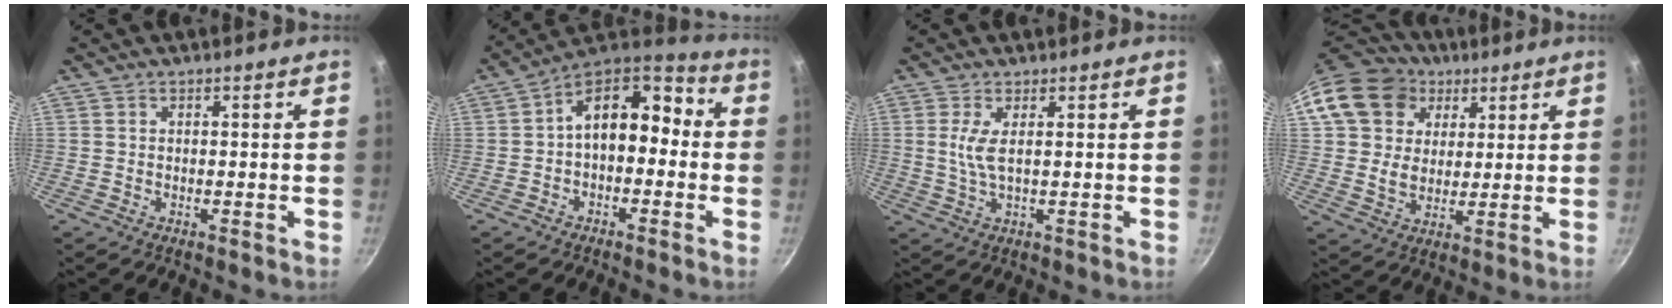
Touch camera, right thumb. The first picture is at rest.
{"total": 13.3, "force": [-0.3, 8.7, 10.1], "torque": [-0.125, 0.056, -0.020]}
{"total": 4.0, "force": [0.8, 1.0, 3.7], "torque": [-0.089, -0.003, 0.019]}
{"total": 16.9, "force": [6.4, 13.6, 7.8], "torque": [-0.129, 0.008, 0.109]}